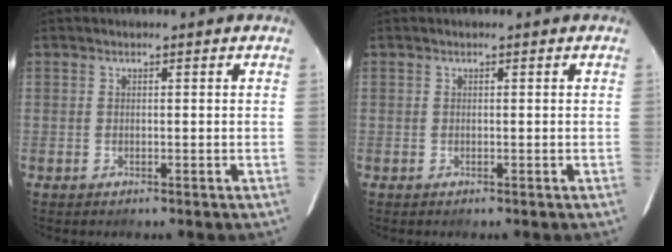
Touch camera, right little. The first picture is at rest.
{"total": 0.0}